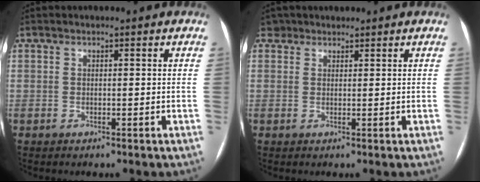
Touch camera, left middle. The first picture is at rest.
{"total": 1.7, "force": [1.3, 1.0, -0.5], "torque": [0.011, 0.011, 0.017]}